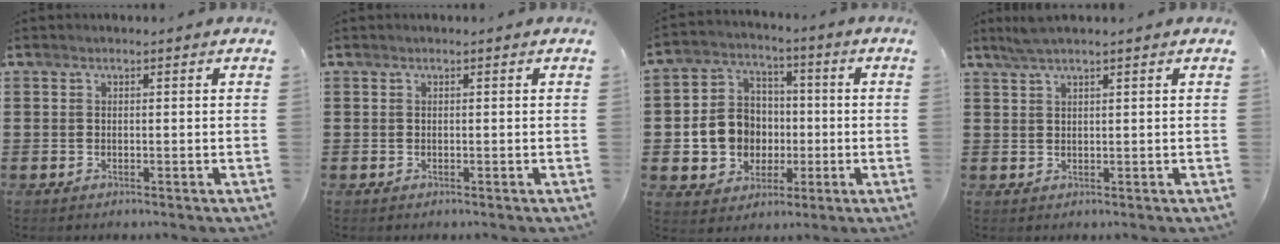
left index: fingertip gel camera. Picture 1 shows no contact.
{"total": 0.0}
{"total": 8.8, "force": [-0.7, 8.3, 2.8], "torque": [-0.085, 0.018, -0.007]}
{"total": 2.3, "force": [1.8, 0.1, 1.5], "torque": [-0.032, 0.003, 0.032]}